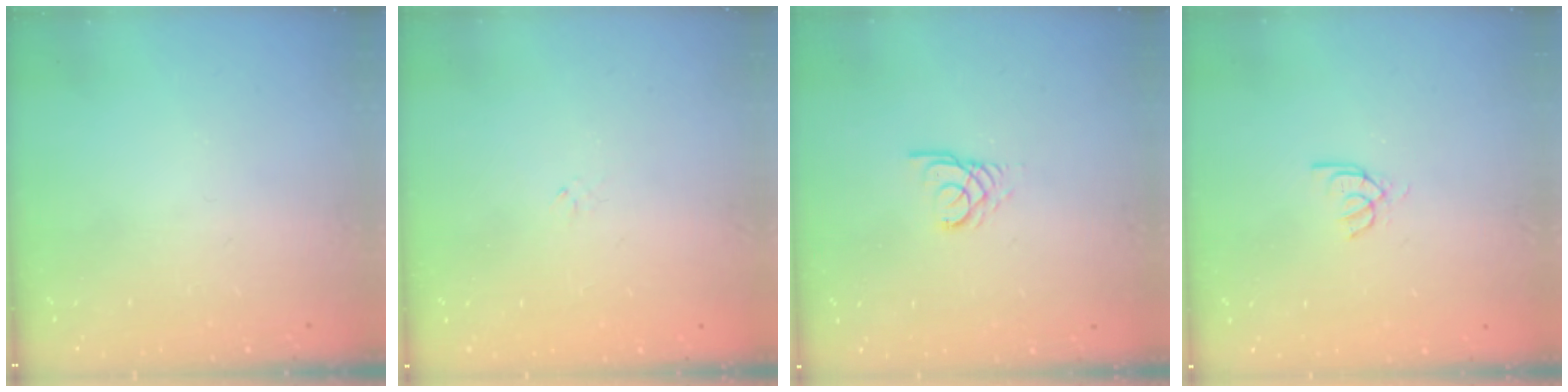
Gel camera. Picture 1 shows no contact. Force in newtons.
{"total": 1.2, "press": 1.2, "slide": 0.4}
{"total": 2.2, "press": 2.2, "slide": 0.2}
{"total": 2.9, "press": 2.9, "slide": 0.3}